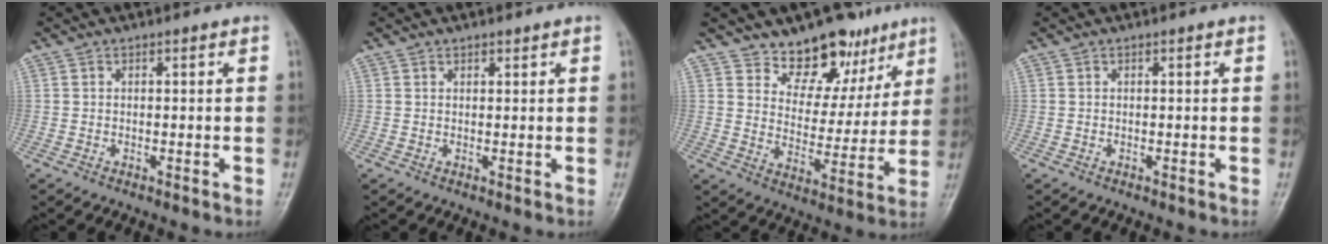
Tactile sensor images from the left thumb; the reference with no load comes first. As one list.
[{"total": 0.8, "force": [0.8, 0.4, 0.1], "torque": [0.004, -0.005, 0.009]}, {"total": 12.6, "force": [9.3, 7.3, 4.4], "torque": [-0.008, -0.057, 0.146]}, {"total": 0.0}]